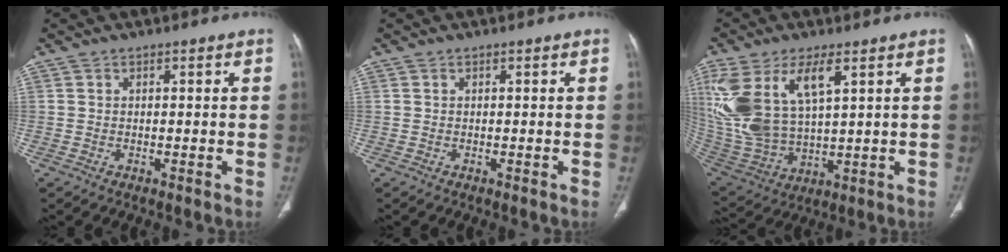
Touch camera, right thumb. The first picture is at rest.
{"total": 0.0}
{"total": 18.4, "force": [6.9, 8.7, 14.7], "torque": [-0.317, -0.020, 0.149]}